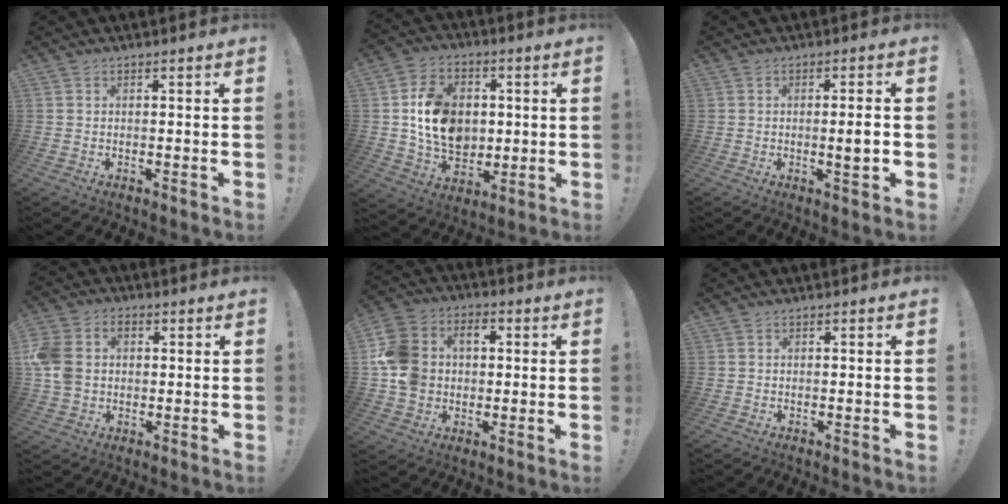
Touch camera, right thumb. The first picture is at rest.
{"total": 15.3, "force": [0.7, 12.5, 8.8], "torque": [-0.130, 0.008, 0.025]}
{"total": 4.8, "force": [-0.5, 0.4, 4.8], "torque": [-0.062, -0.008, -0.012]}
{"total": 11.1, "force": [1.1, 8.8, 6.8], "torque": [-0.141, 0.005, 0.024]}
{"total": 14.5, "force": [0.7, 12.5, 7.4], "torque": [-0.144, 0.007, 0.015]}
{"total": 0.0}